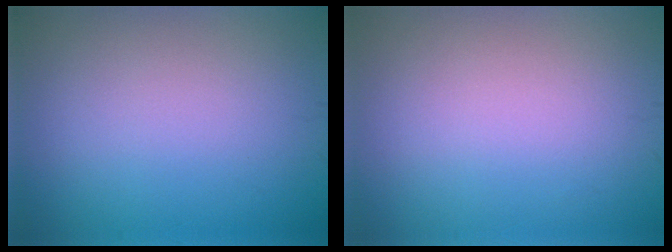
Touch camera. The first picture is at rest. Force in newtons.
{"total": 0.0}